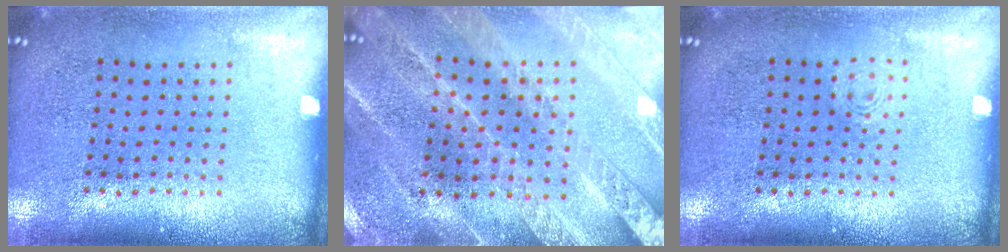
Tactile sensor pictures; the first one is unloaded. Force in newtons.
{"total": 2.2, "press": 2.2, "slide": 0.2}
{"total": 0.8, "press": 0.8, "slide": 0.2}